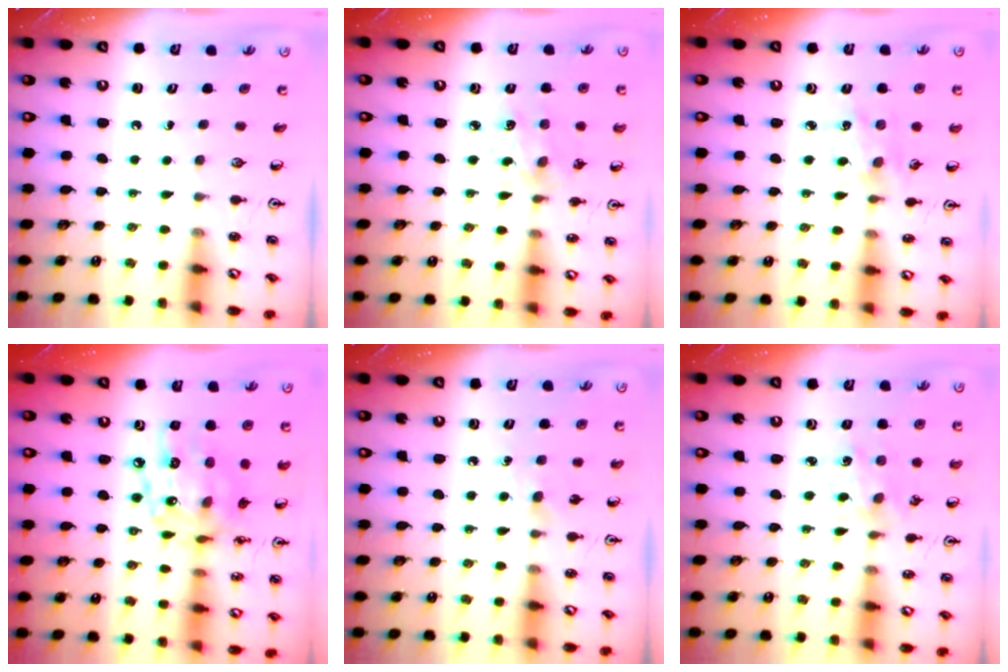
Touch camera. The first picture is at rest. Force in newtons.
{"total": 4.5, "press": 4.5, "slide": 0.3}
{"total": 1.7, "press": 1.7, "slide": 0.3}
{"total": 16.2, "press": 16.2, "slide": 1.2}
{"total": 4.5, "press": 4.4, "slide": 0.7}
{"total": 1.9, "press": 1.9, "slide": 0.3}